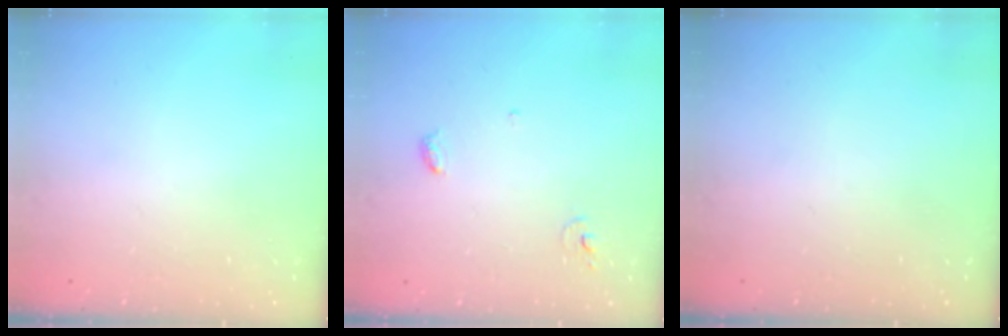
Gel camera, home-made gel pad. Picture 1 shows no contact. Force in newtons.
{"total": 4.0, "press": 4.0, "slide": 0.3}
{"total": 0.0}